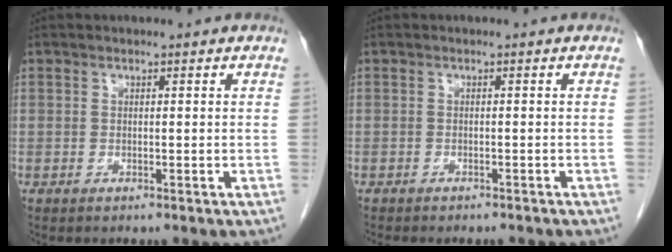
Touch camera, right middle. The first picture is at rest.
{"total": 6.4, "force": [-5.7, 1.7, 2.4], "torque": [-0.025, -0.004, -0.071]}